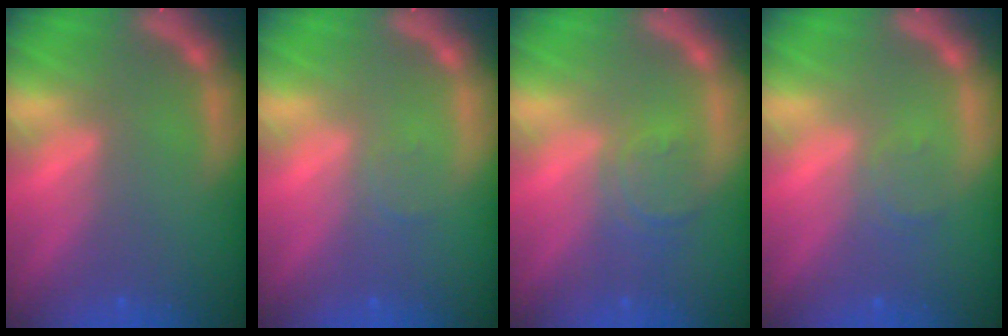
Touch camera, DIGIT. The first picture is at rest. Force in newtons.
{"total": 1.0}
{"total": 3.0}
{"total": 1.5}